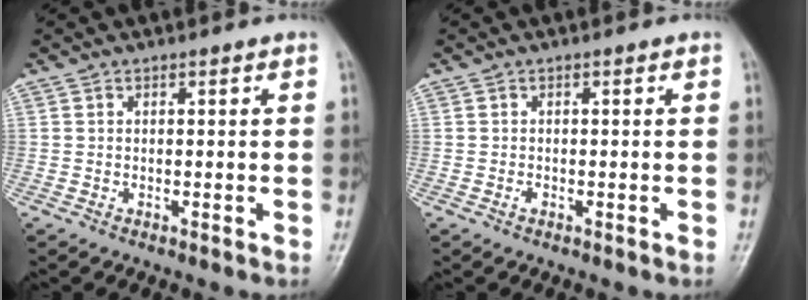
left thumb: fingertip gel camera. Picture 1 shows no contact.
{"total": 0.7, "force": [-0.2, 0.4, 0.6], "torque": [-0.008, 0.003, -0.004]}